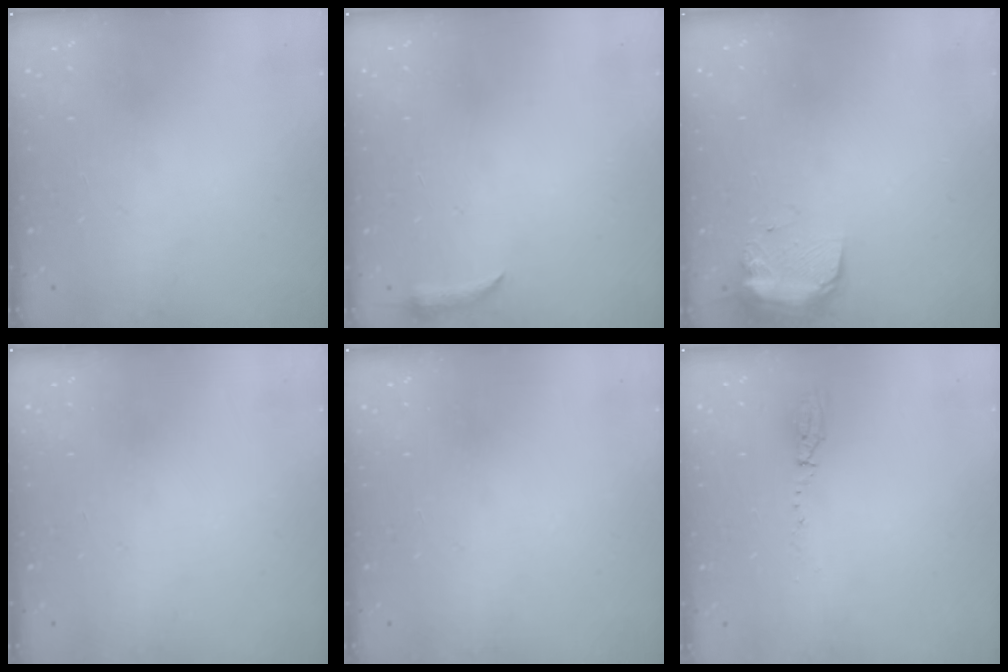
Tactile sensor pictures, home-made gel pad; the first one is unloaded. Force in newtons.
{"total": 3.8, "press": 3.7, "slide": 0.8}
{"total": 9.8, "press": 9.8, "slide": 0.8}
{"total": 0.0}
{"total": 0.0}
{"total": 11.2, "press": 4.4, "slide": 10.3}